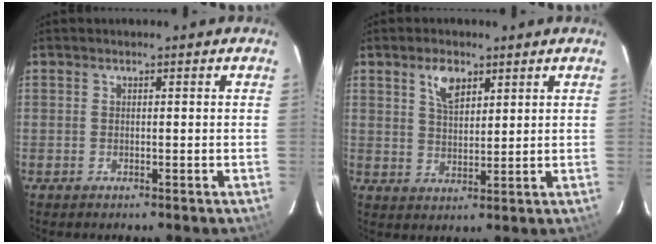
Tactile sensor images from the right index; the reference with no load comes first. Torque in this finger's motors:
{"motor_torque": [0.08, 0.05, 0.09, 0.05]}